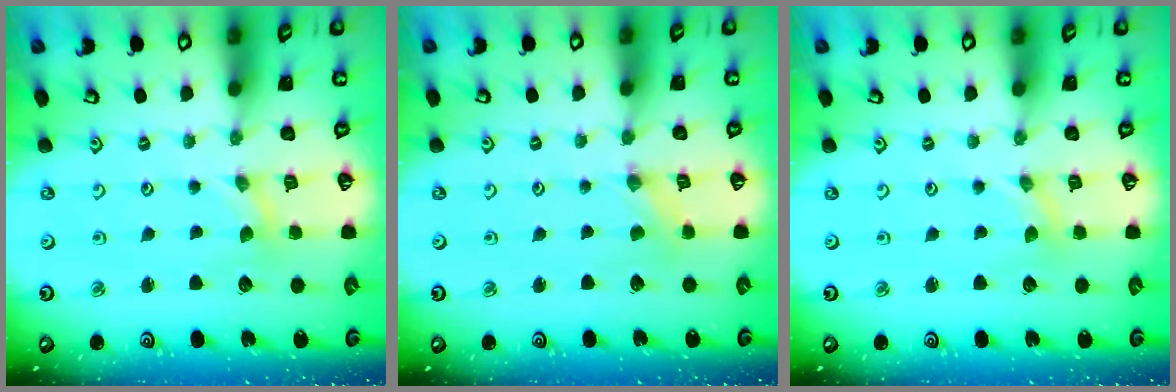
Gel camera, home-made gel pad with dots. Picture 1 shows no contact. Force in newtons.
{"total": 0.0}
{"total": 0.0}